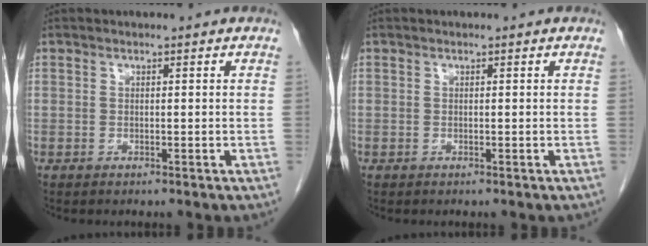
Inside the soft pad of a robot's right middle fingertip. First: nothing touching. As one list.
[{"total": 0.0}]